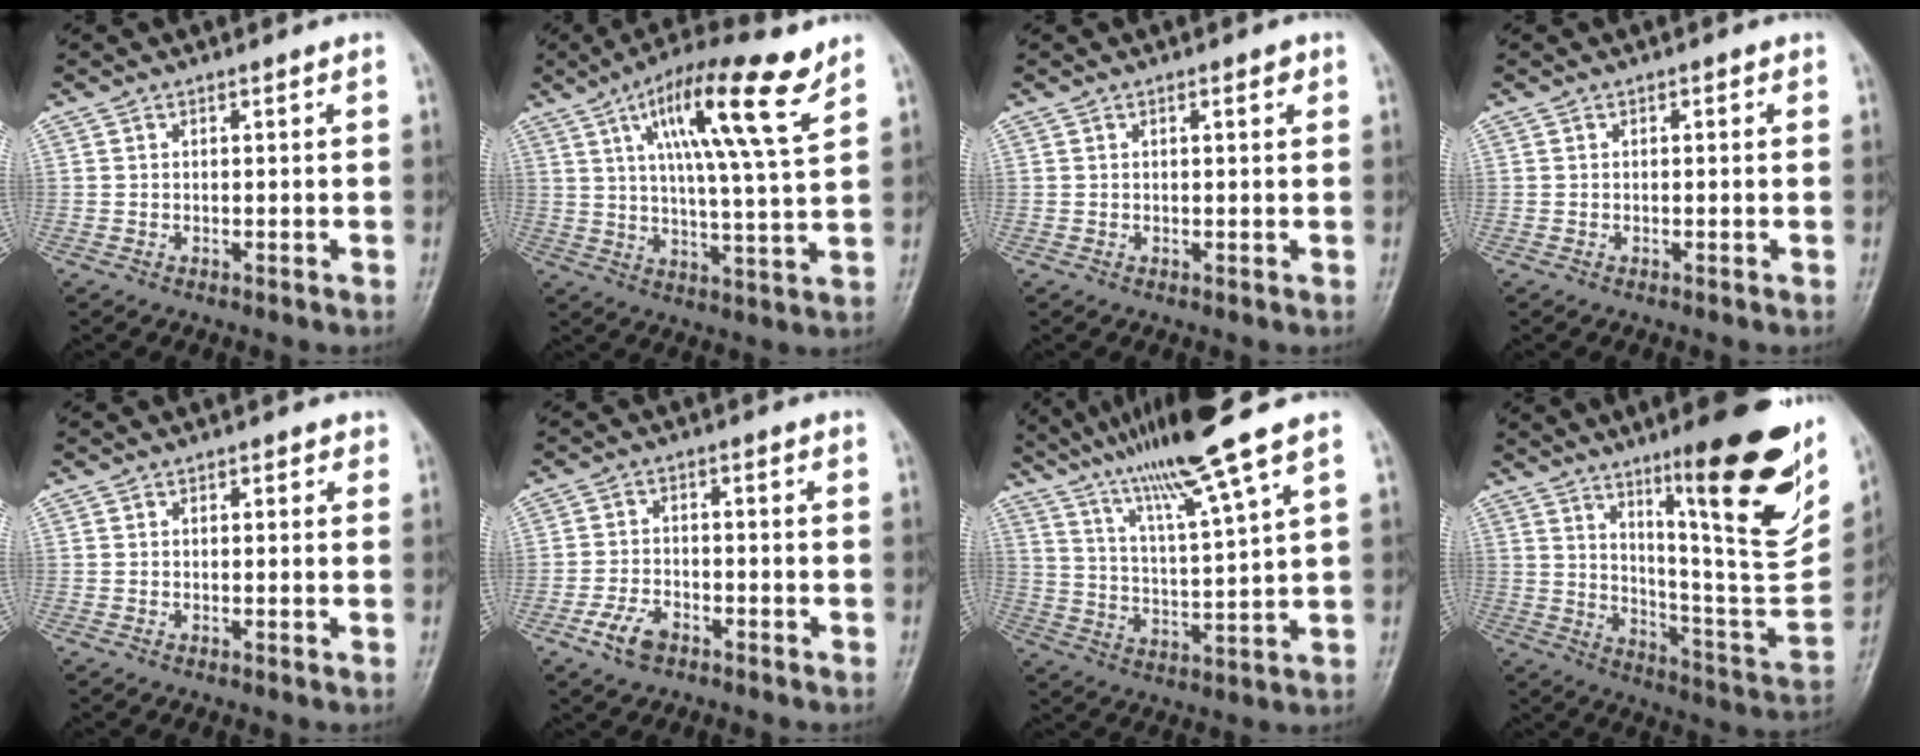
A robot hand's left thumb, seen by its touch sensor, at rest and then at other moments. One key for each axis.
{"total": 16.5, "fx": 8.5, "fy": 2.4, "fz": 13.9, "tx": -0.228, "ty": -0.023, "tz": 0.139}
{"total": 1.5, "fx": 0.7, "fy": 0.5, "fz": 1.2, "tx": -0.014, "ty": 0.002, "tz": 0.006}
{"total": 0.6, "fx": 0.2, "fy": 0.4, "fz": 0.4, "tx": -0.001, "ty": 0.003, "tz": -0.002}
{"total": 1.1, "fx": 0.4, "fy": 0.8, "fz": 0.7, "tx": 0.004, "ty": 0.003, "tz": -0.001}
{"total": 5.2, "fx": -3.2, "fy": 3.0, "fz": 2.9, "tx": -0.053, "ty": 0.017, "tz": -0.060}
{"total": 15.4, "fx": 11.2, "fy": -0.7, "fz": 10.6, "tx": -0.183, "ty": -0.042, "tz": 0.199}
{"total": 25.7, "fx": 13.7, "fy": 4.8, "fz": 21.2, "tx": -0.270, "ty": -0.064, "tz": 0.216}